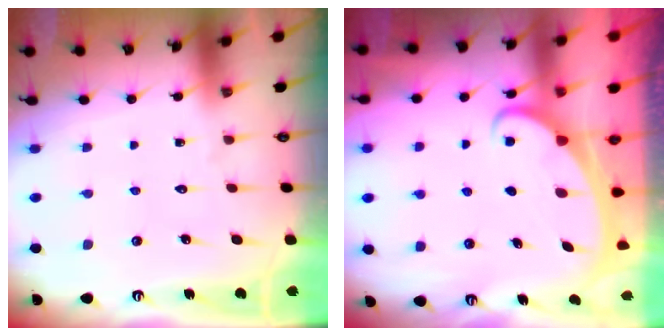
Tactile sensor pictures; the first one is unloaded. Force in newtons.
{"total": 2.4, "press": 2.4, "slide": 0.3}